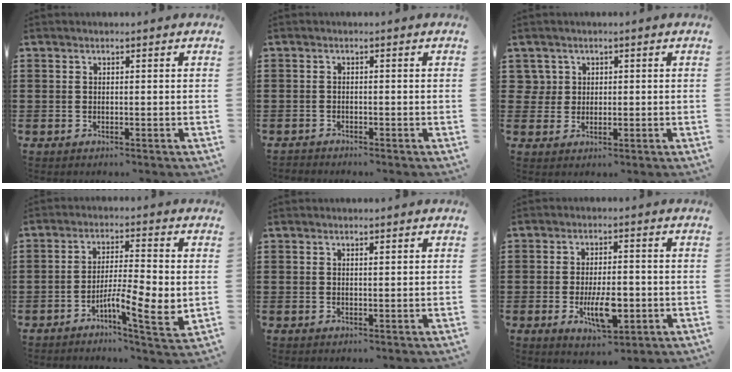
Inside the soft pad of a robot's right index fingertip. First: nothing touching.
{"total": 1.0, "force": [-1.0, 0.2, -0.1], "torque": [-0.001, 0.004, -0.023]}
{"total": 2.3, "force": [0.8, 2.1, 0.4], "torque": [-0.019, 0.010, 0.013]}
{"total": 7.5, "force": [-2.1, 1.5, 7.1], "torque": [-0.113, -0.007, -0.036]}
{"total": 0.6, "force": [0.3, 0.1, 0.5], "torque": [-0.010, 0.001, 0.006]}
{"total": 7.6, "force": [-2.0, 3.2, 6.6], "torque": [-0.114, -0.010, -0.036]}